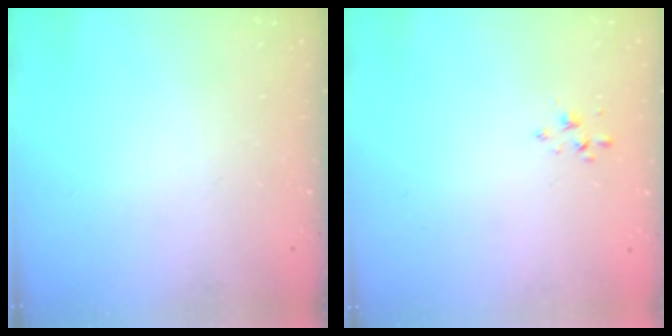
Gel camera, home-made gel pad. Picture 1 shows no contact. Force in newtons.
{"total": 2.7, "press": 2.5, "slide": 0.8}